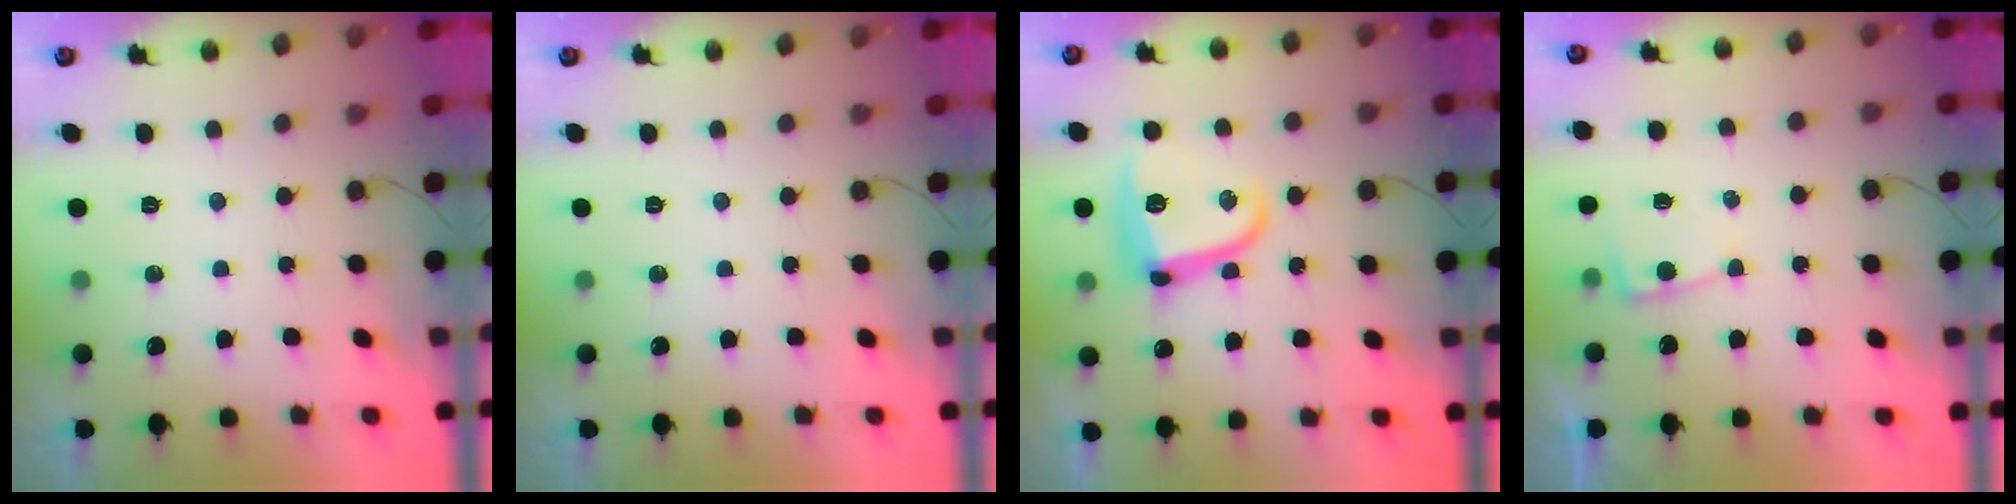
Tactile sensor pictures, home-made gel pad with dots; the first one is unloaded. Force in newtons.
{"total": 0.0}
{"total": 12.9, "press": 12.8, "slide": 0.6}
{"total": 4.4, "press": 4.4, "slide": 0.5}